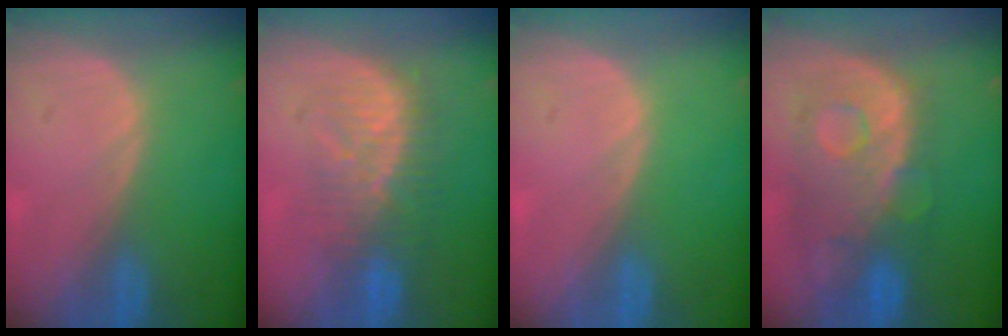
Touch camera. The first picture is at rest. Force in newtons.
{"total": 8.1, "press": 7.9, "slide": 1.6}
{"total": 0.0}
{"total": 11.2, "press": 9.7, "slide": 5.6}